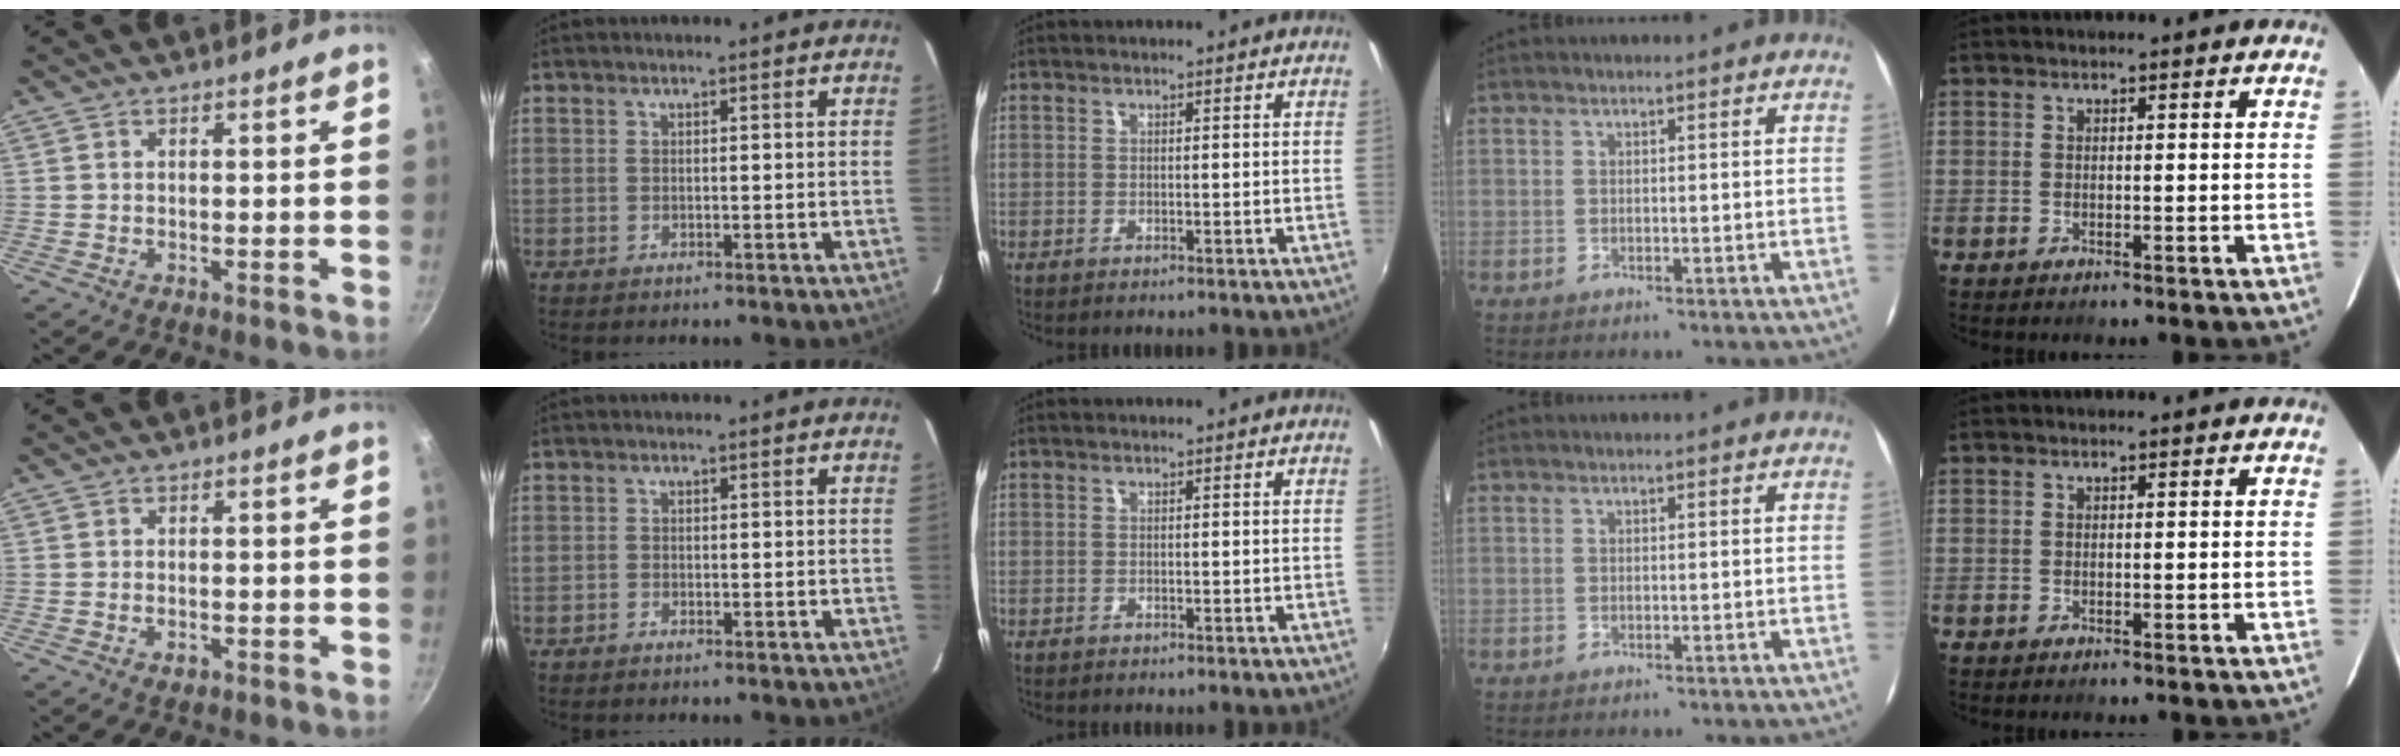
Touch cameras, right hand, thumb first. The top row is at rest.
{"thumb": {"total": 1.6, "force": [-0.7, 1.0, 1.1], "torque": [-0.018, 0.002, -0.013]}, "index": {"total": 0.7, "force": [-0.6, 0.3, 0.1], "torque": [-0.004, 0.002, -0.012]}}